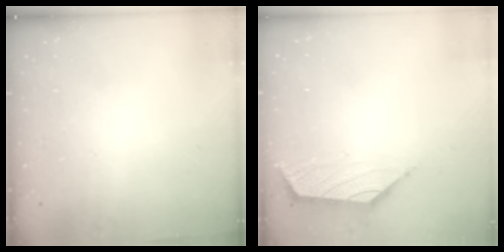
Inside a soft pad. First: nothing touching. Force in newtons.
{"total": 1.6, "press": 1.5, "slide": 0.6}